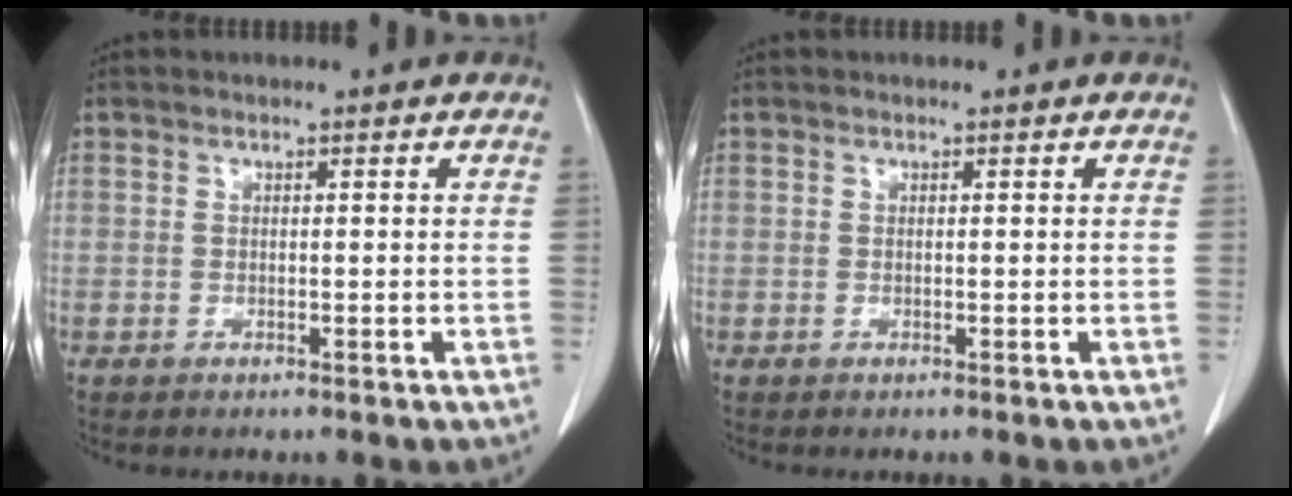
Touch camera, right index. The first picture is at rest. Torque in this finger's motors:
{"motor_torque": [0.00, 0.00, 0.01, 0.00]}